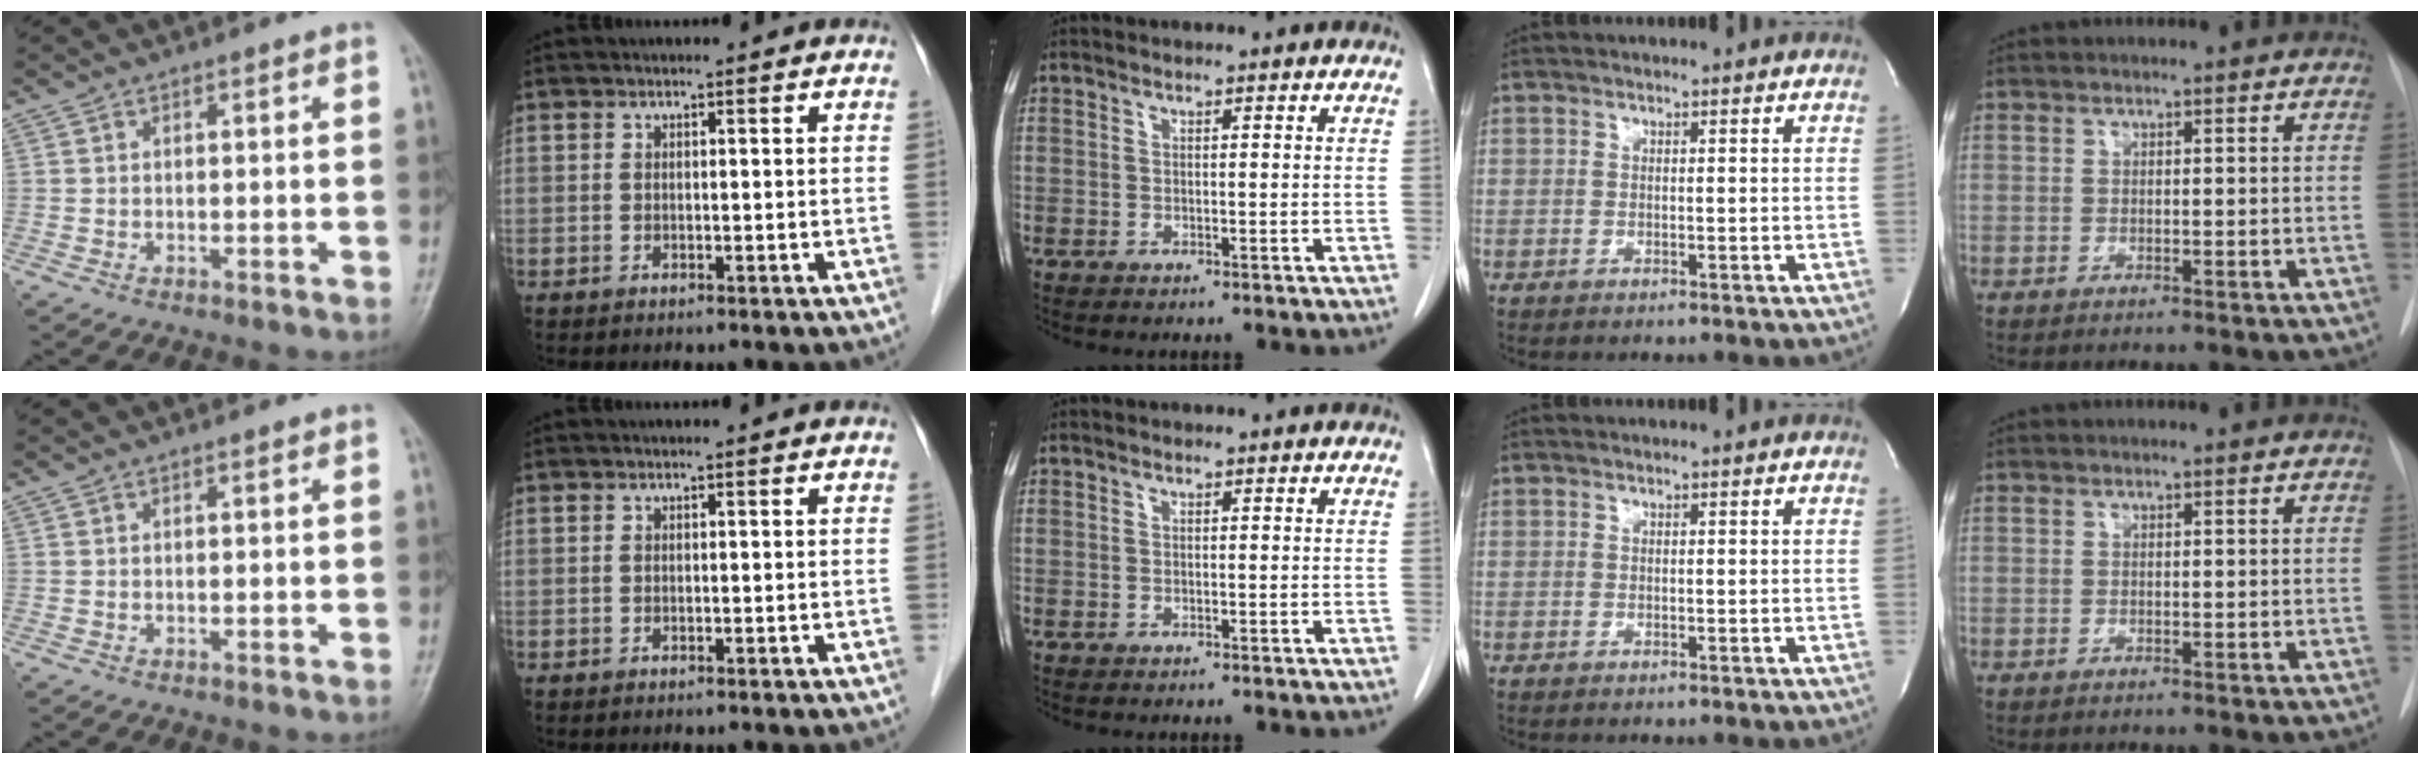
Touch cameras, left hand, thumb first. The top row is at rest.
{}